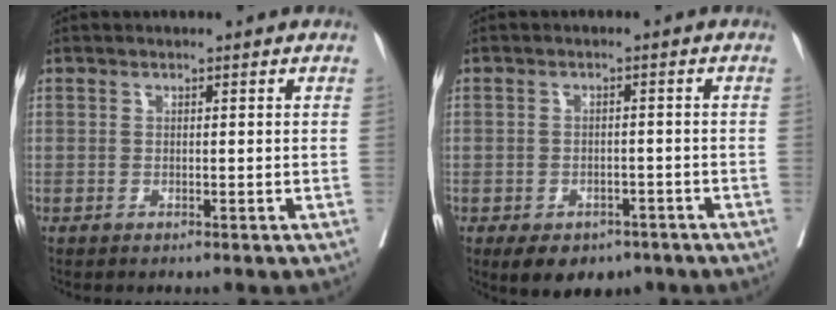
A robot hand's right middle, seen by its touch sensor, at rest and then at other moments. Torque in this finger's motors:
{"motor_torque": [0.82, -0.72, 0.07, 0.06]}